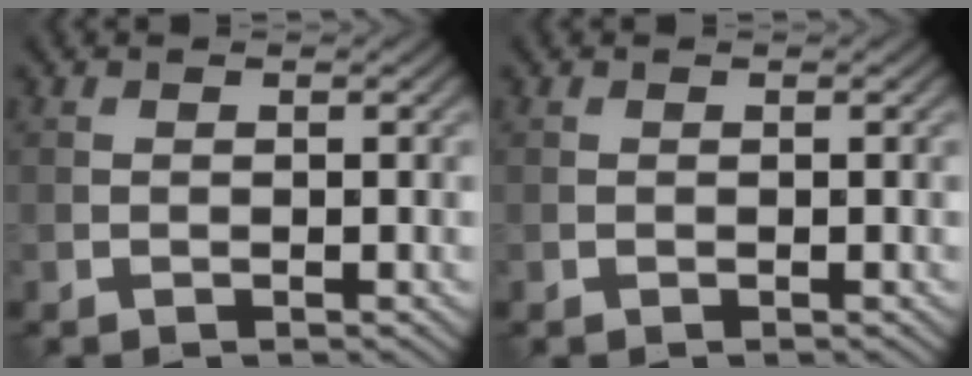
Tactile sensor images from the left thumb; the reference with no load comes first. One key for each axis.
{"total": 0.0}